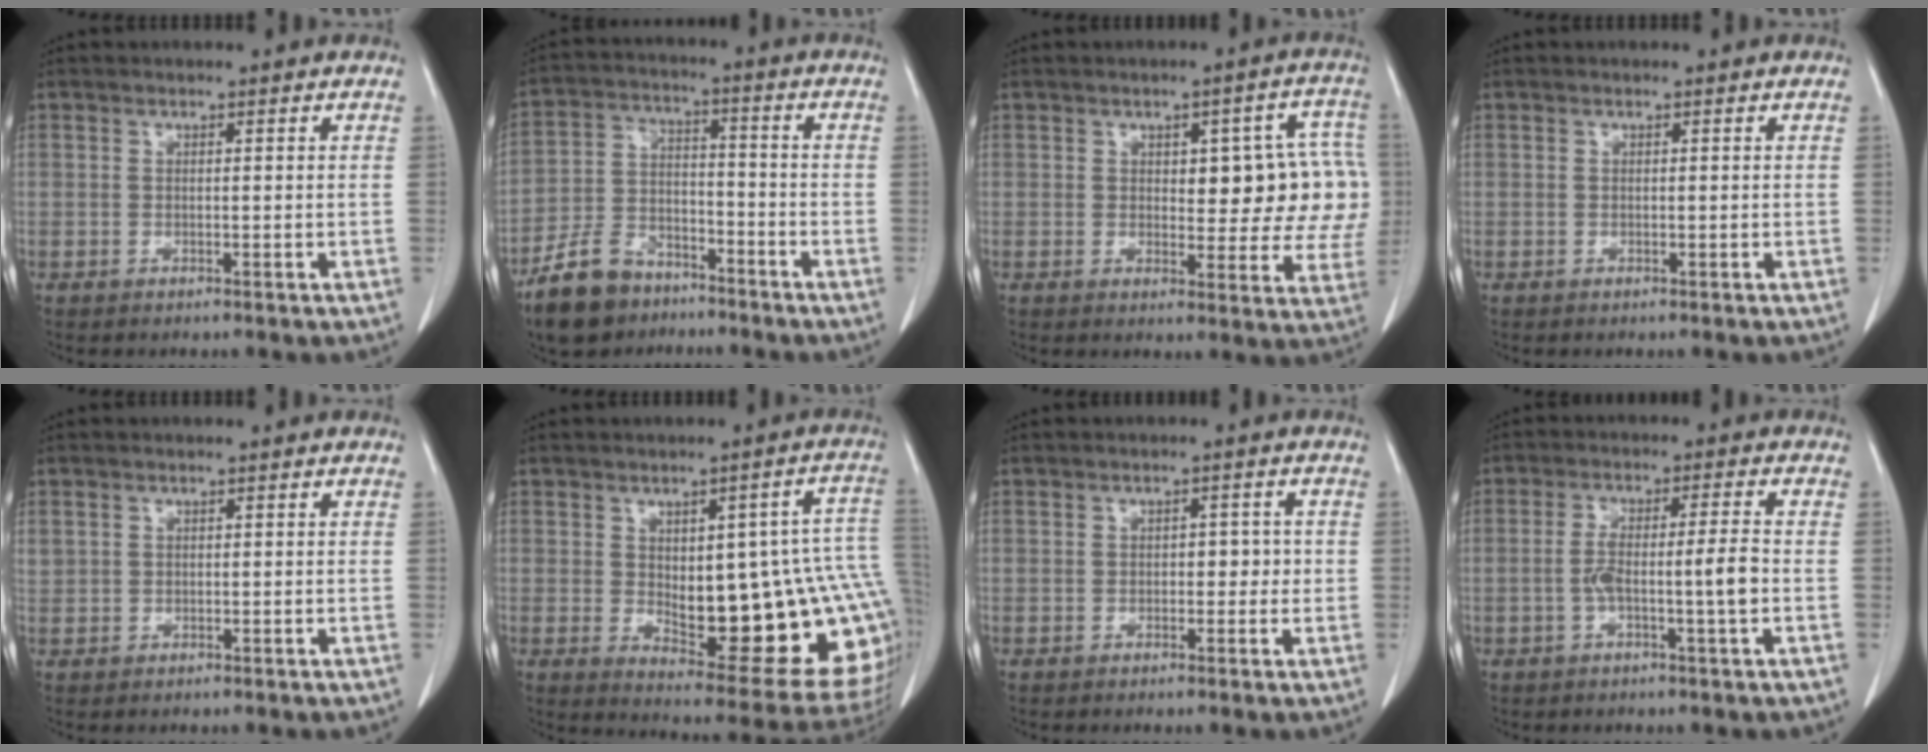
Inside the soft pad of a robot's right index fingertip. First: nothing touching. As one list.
[{"total": 10.3, "force": [-7.7, 5.6, 4.1], "torque": [-0.098, 0.001, -0.143]}, {"total": 11.9, "force": [1.3, 5.1, 10.6], "torque": [-0.106, 0.023, 0.019]}, {"total": 0.0}, {"total": 1.4, "force": [0.6, 1.2, 0.4], "torque": [-0.007, 0.012, 0.014]}, {"total": 22.6, "force": [-1.3, 6.5, 21.6], "torque": [-0.204, 0.015, 0.008]}, {"total": 2.6, "force": [-0.2, 1.6, 2.0], "torque": [-0.017, 0.007, -0.004]}, {"total": 6.1, "force": [-1.4, 0.0, 5.9], "torque": [-0.115, 0.011, -0.022]}]